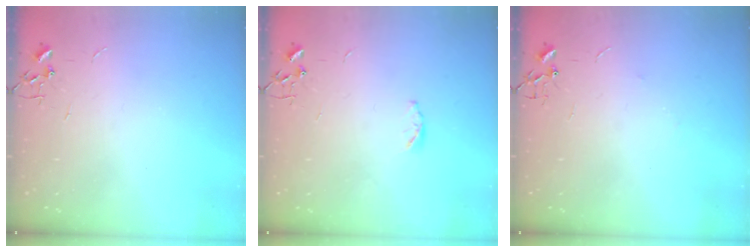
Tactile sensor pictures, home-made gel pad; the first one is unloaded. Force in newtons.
{"total": 3.8, "press": 3.8, "slide": 0.6}
{"total": 3.3, "press": 3.0, "slide": 1.2}